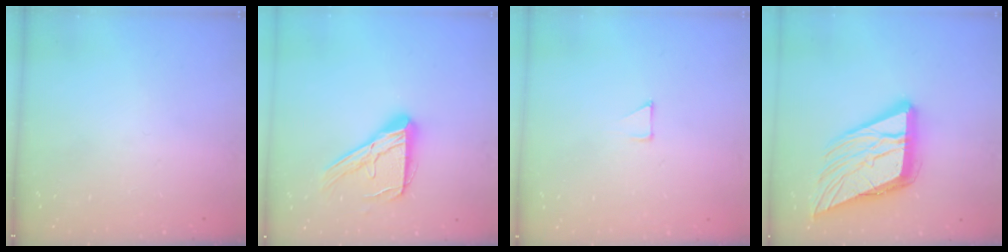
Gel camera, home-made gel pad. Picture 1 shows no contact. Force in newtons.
{"total": 15.7, "press": 15.7, "slide": 1.5}
{"total": 2.8, "press": 2.8, "slide": 0.2}
{"total": 20.5, "press": 20.2, "slide": 3.3}